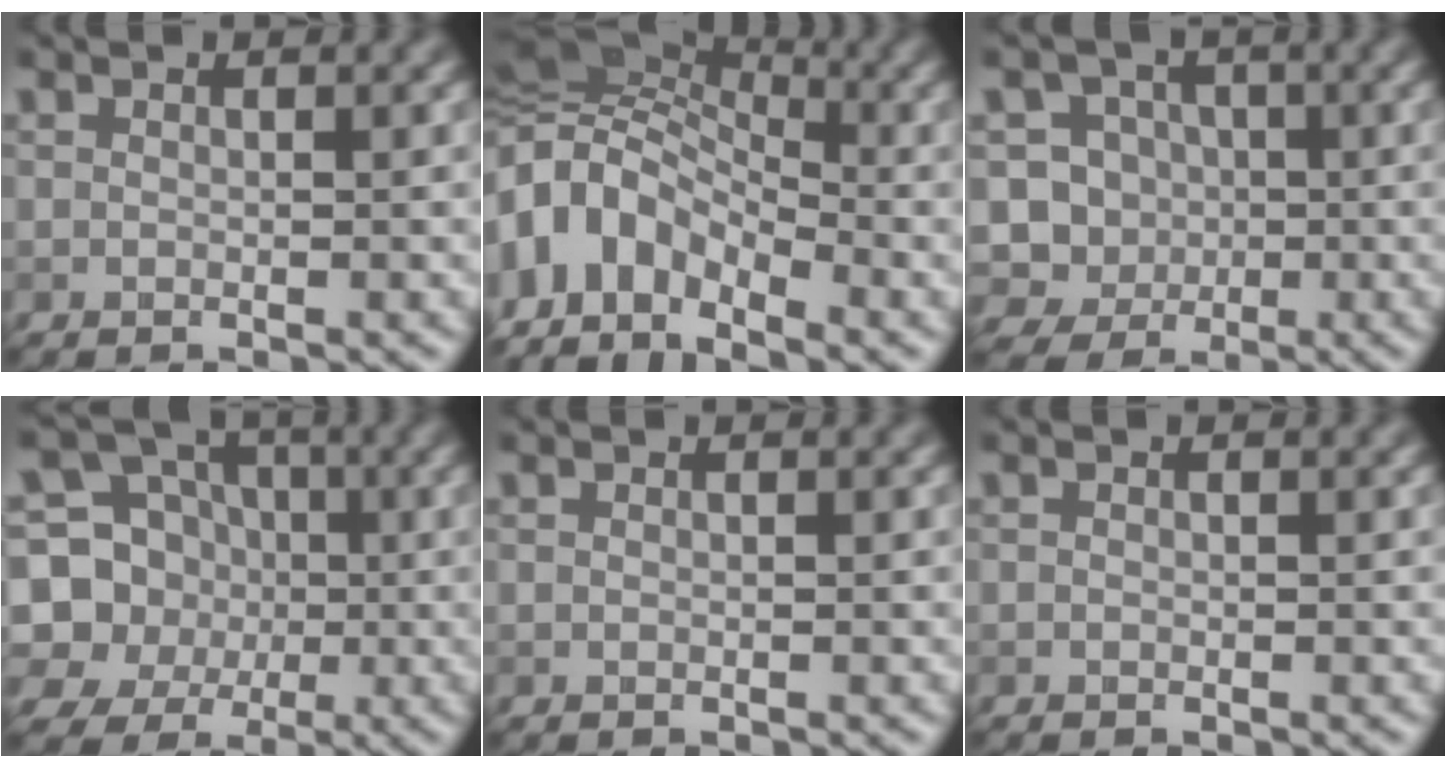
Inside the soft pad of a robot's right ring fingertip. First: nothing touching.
{"total": 9.5, "force": [-4.3, 6.1, 5.8], "torque": [-0.110, -0.001, -0.094]}
{"total": 8.1, "force": [-1.9, 7.6, 2.0], "torque": [-0.037, 0.022, -0.064]}
{"total": 9.3, "force": [-0.5, 8.7, 3.4], "torque": [-0.085, 0.022, -0.034]}
{"total": 0.0}
{"total": 0.0}